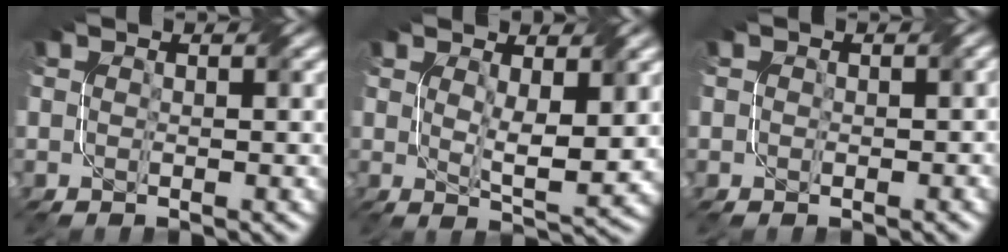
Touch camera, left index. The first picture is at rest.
{"total": 4.1, "force": [1.3, 1.2, 3.8], "torque": [-0.070, -0.010, 0.026]}
{"total": 0.7, "force": [0.0, 0.7, 0.2], "torque": [-0.001, -0.003, -0.003]}